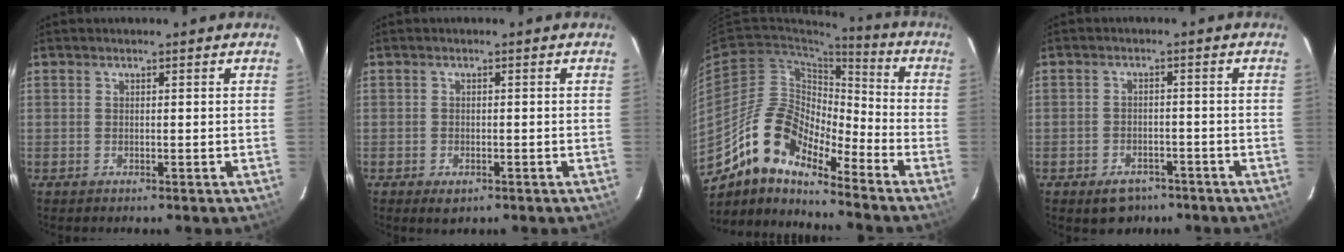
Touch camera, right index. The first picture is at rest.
{"total": 2.4, "force": [-1.2, 1.5, 1.3], "torque": [-0.022, -0.004, -0.016]}
{"total": 14.5, "force": [-11.4, 4.9, 7.6], "torque": [-0.130, 0.003, -0.225]}
{"total": 5.7, "force": [-3.8, 3.7, 2.0], "torque": [-0.042, 0.009, -0.045]}